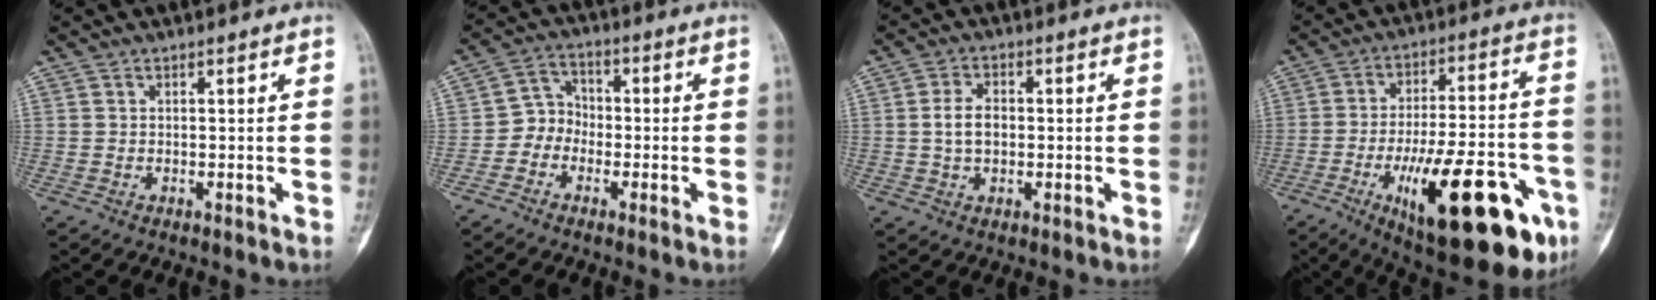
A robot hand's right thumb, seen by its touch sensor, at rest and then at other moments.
{"total": 5.2, "force": [-1.9, 4.5, 1.8], "torque": [-0.005, 0.024, -0.049]}
{"total": 4.9, "force": [0.1, 3.3, 3.7], "torque": [-0.068, 0.009, 0.001]}
{"total": 26.8, "force": [-10.9, 9.0, 22.8], "torque": [-0.298, 0.036, -0.149]}